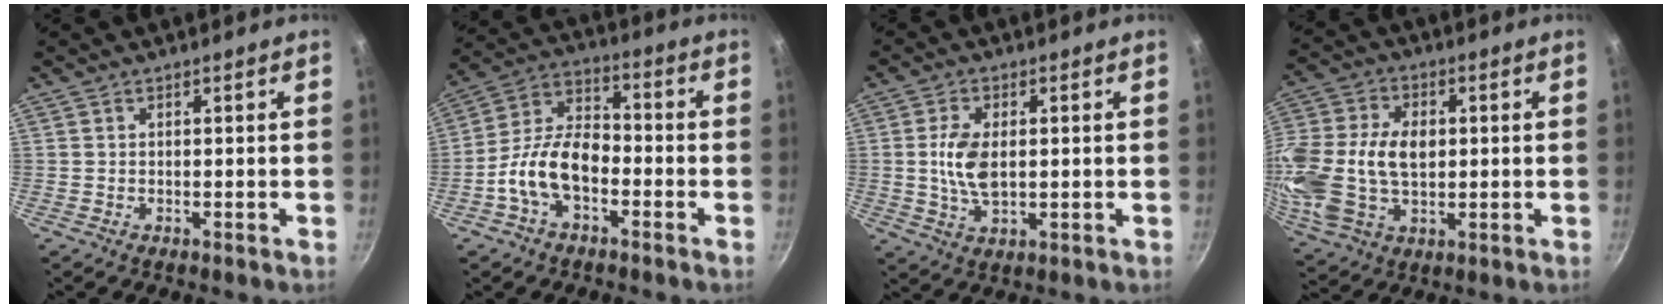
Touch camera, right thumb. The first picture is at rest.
{"total": 11.9, "force": [-4.2, 6.9, 8.7], "torque": [-0.145, 0.048, -0.091]}
{"total": 7.6, "force": [0.5, 4.2, 6.3], "torque": [-0.122, -0.005, 0.010]}
{"total": 20.3, "force": [0.8, 13.8, 14.9], "torque": [-0.316, 0.015, 0.017]}